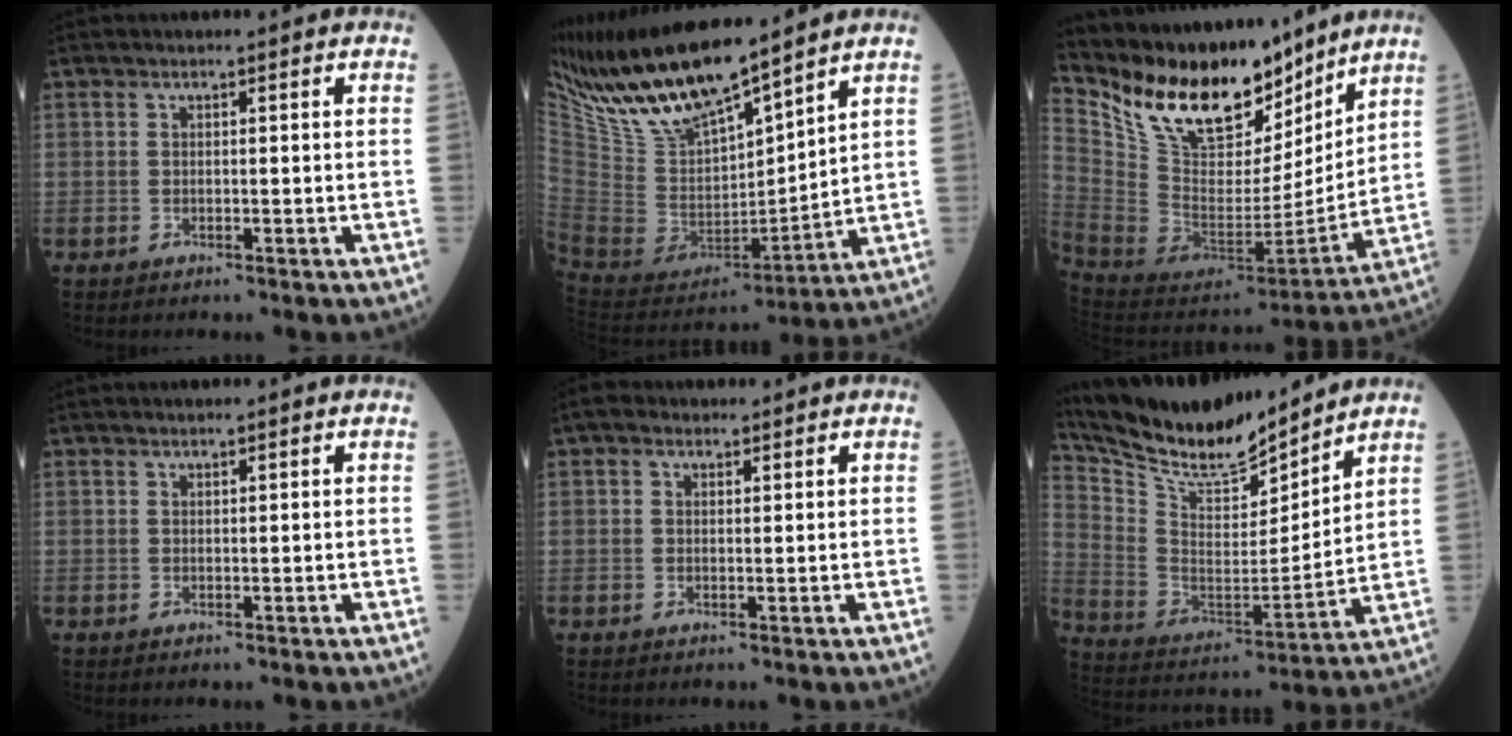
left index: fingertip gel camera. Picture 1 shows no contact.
{"total": 17.0, "force": [14.4, 2.7, 8.6], "torque": [-0.171, -0.012, 0.285]}
{"total": 21.1, "force": [16.5, 7.8, 10.5], "torque": [-0.191, -0.003, 0.302]}
{"total": 0.0}
{"total": 1.7, "force": [1.0, 1.3, 0.4], "torque": [-0.012, 0.013, 0.013]}
{"total": 16.8, "force": [15.6, 2.3, 5.7], "torque": [-0.128, -0.018, 0.285]}